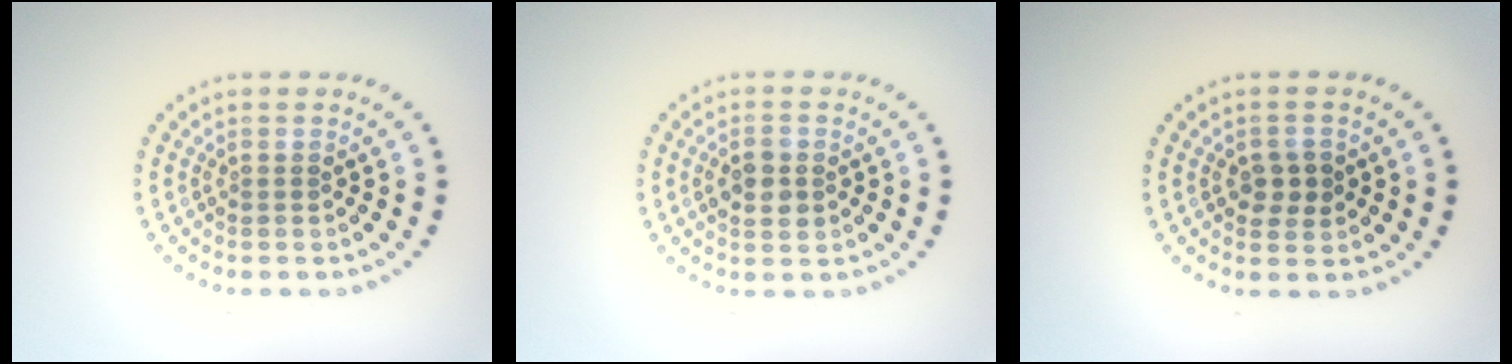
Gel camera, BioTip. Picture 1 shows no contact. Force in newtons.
{"total": 2.7, "press": 2.7, "slide": 0.1}
{"total": 2.1, "press": 2.1, "slide": 0.3}